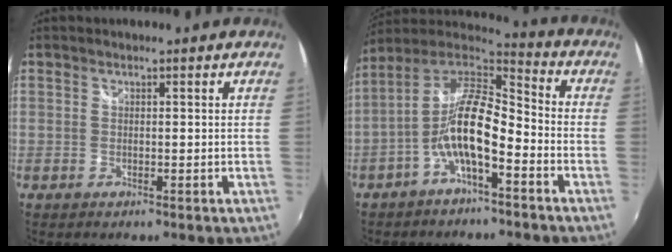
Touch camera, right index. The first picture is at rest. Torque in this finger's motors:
{"motor_torque": [1.52, -0.62, 1.05, 0.21]}